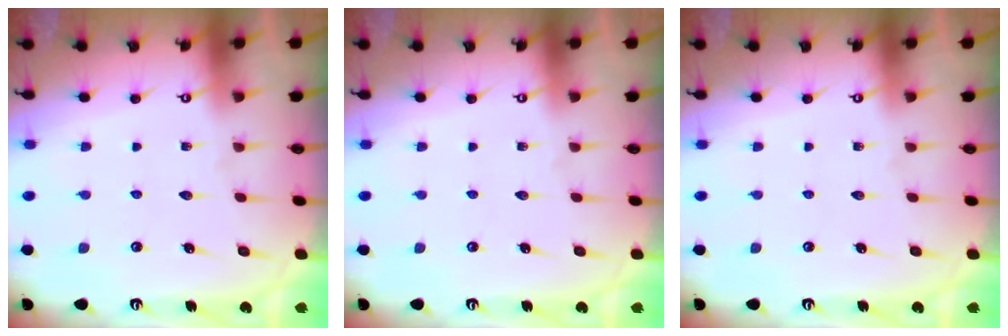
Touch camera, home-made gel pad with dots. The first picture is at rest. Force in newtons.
{"total": 0.0}
{"total": 0.0}